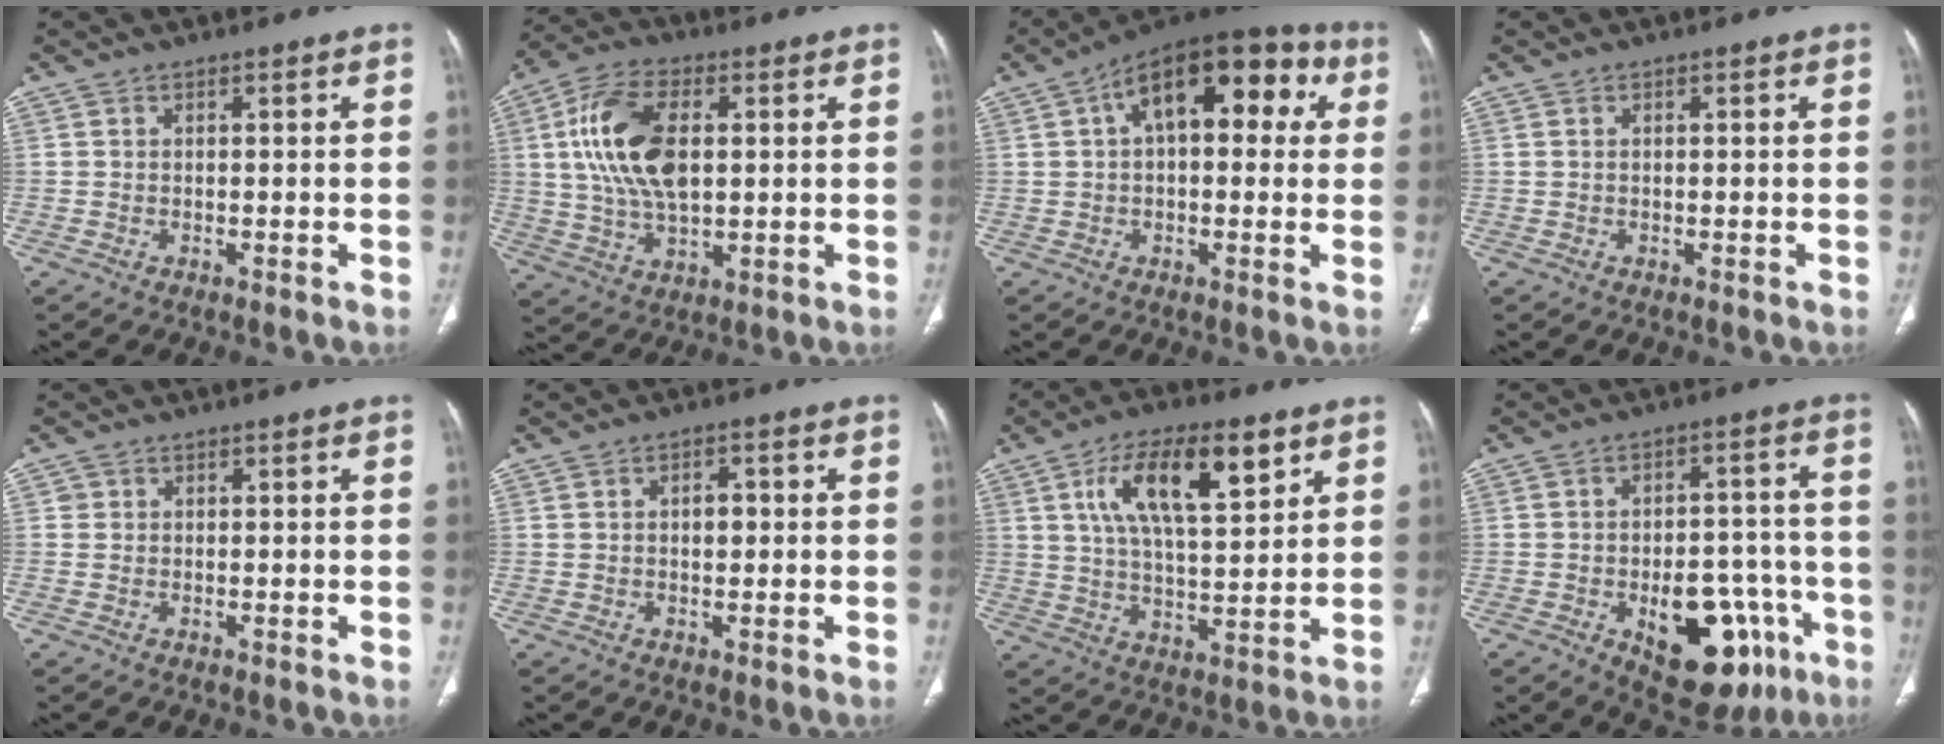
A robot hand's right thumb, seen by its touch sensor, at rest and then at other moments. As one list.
[{"total": 15.7, "force": [2.6, 8.5, 12.9], "torque": [-0.253, 0.006, 0.051]}, {"total": 18.0, "force": [5.1, 9.3, 14.5], "torque": [-0.172, 0.038, 0.066]}, {"total": 0.0}, {"total": 0.8, "force": [0.2, 0.8, 0.1], "torque": [0.006, 0.003, 0.003]}, {"total": 3.0, "force": [0.3, 1.8, 2.4], "torque": [-0.032, 0.007, 0.004]}, {"total": 15.6, "force": [6.9, 6.0, 12.6], "torque": [-0.198, -0.018, 0.120]}, {"total": 18.1, "force": [-7.4, 10.0, 13.1], "torque": [-0.143, 0.037, -0.086]}]